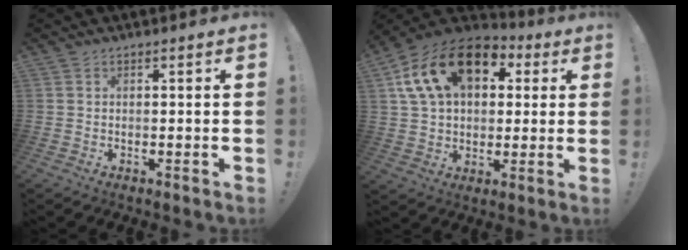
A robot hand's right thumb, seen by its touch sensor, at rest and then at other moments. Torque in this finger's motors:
{"motor_torque": [0.05, 1.85, 1.25, -0.61, 0.27]}